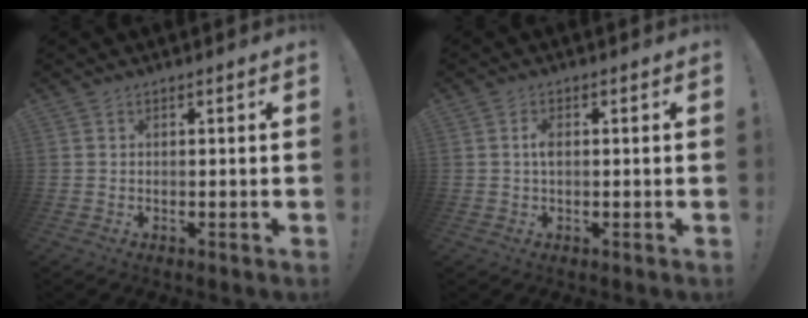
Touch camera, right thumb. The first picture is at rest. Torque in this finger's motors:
{"motor_torque": [-0.05, 0.13, 0.40, -0.09, 0.04]}